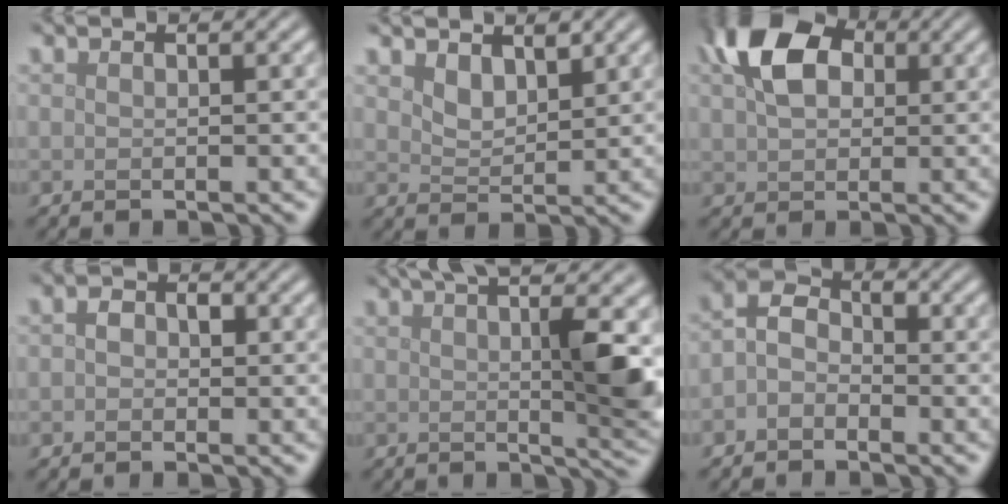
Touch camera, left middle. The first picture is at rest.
{"total": 2.2, "force": [1.5, 1.2, 1.1], "torque": [-0.026, -0.006, 0.030]}
{"total": 7.3, "force": [2.5, 4.9, 4.8], "torque": [-0.108, 0.015, 0.036]}
{"total": 1.5, "force": [0.0, 1.2, 0.8], "torque": [-0.015, 0.000, -0.007]}
{"total": 7.7, "force": [2.0, 1.6, 7.3], "torque": [-0.092, -0.001, 0.033]}
{"total": 2.8, "force": [-1.1, 2.0, 1.6], "torque": [-0.034, 0.008, -0.032]}